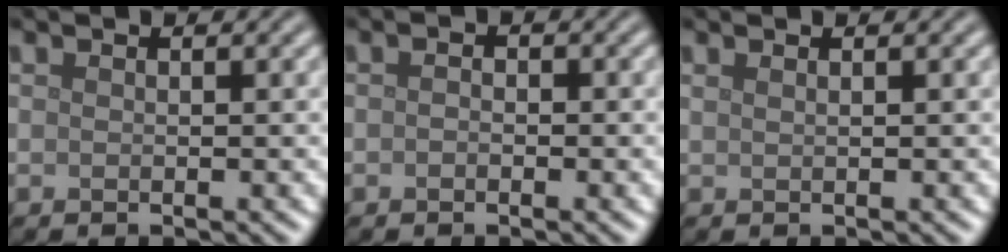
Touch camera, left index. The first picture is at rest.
{"total": 0.9, "force": [-0.1, 0.7, 0.6], "torque": [-0.012, -0.002, -0.006]}
{"total": 0.7, "force": [0.5, 0.3, 0.4], "torque": [-0.005, 0.000, 0.005]}